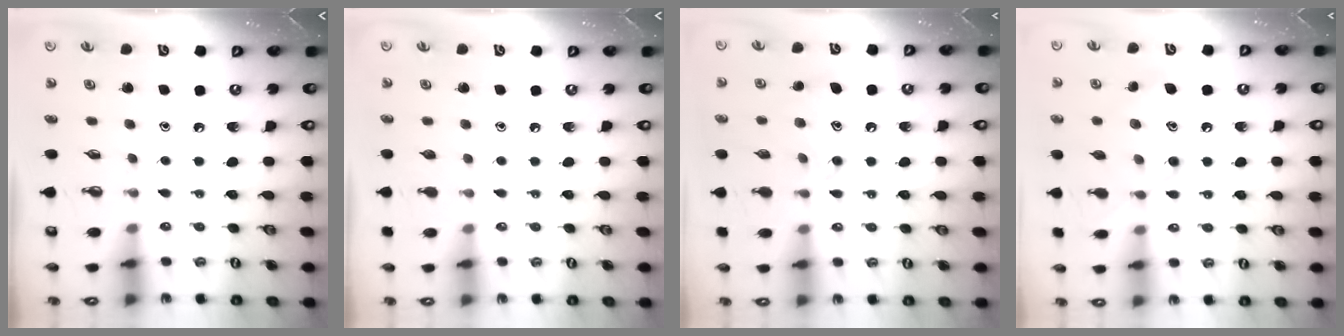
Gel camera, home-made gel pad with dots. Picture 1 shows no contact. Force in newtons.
{"total": 0.0}
{"total": 12.9, "press": 12.9, "slide": 1.0}
{"total": 14.8, "press": 14.8, "slide": 1.2}